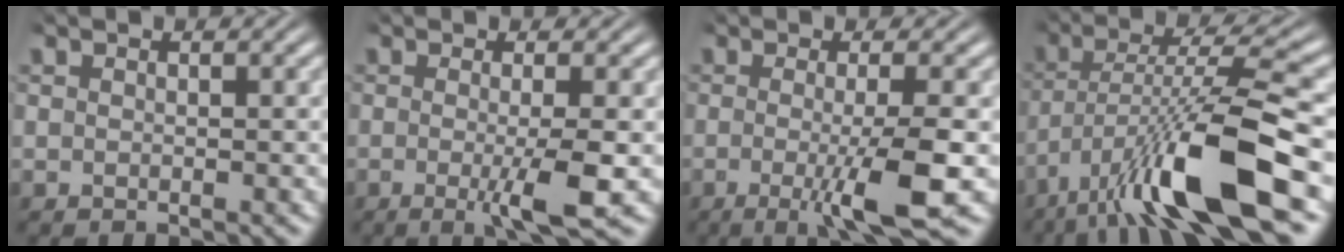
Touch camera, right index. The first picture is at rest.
{"total": 4.0, "force": [-0.9, 0.4, 3.9], "torque": [-0.062, -0.015, -0.009]}
{"total": 5.3, "force": [-1.6, 0.7, 5.0], "torque": [-0.080, -0.018, -0.018]}
{"total": 8.0, "force": [-1.3, 2.6, 7.5], "torque": [-0.143, -0.014, -0.001]}